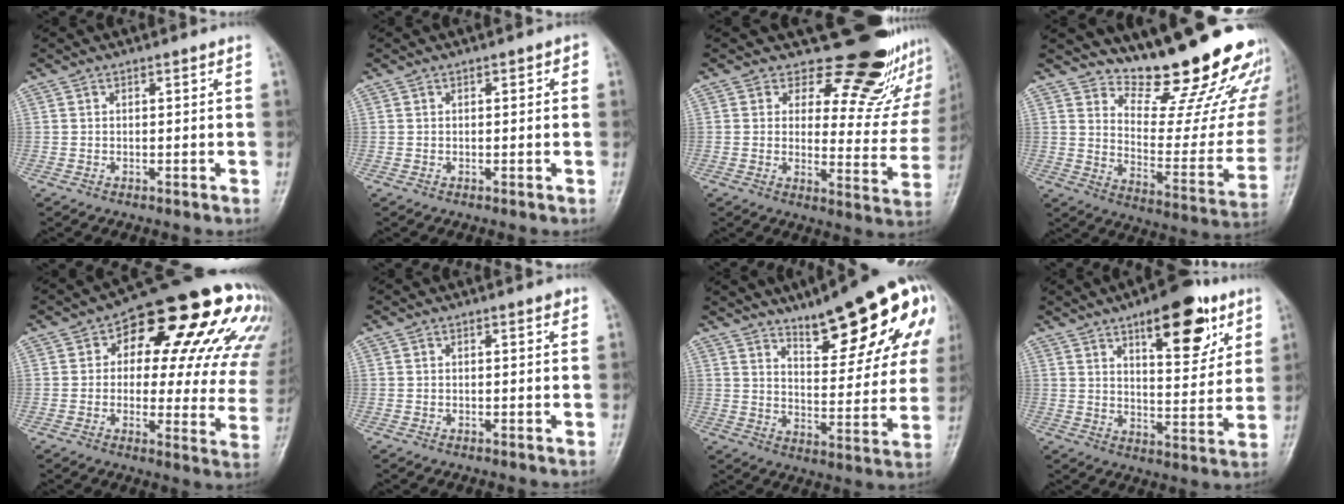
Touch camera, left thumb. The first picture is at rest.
{"total": 1.6, "force": [0.3, 0.8, 1.3], "torque": [-0.009, 0.003, 0.000]}
{"total": 19.2, "force": [15.2, 8.8, 7.9], "torque": [-0.049, -0.119, 0.174]}
{"total": 22.8, "force": [19.2, 5.8, 10.9], "torque": [-0.107, -0.166, 0.258]}
{"total": 25.0, "force": [8.8, 12.1, 20.0], "torque": [-0.209, 0.032, 0.115]}
{"total": 0.7, "force": [0.5, 0.2, 0.6], "torque": [-0.007, 0.000, 0.004]}
{"total": 20.2, "force": [11.5, 5.8, 15.6], "torque": [-0.181, -0.047, 0.167]}
{"total": 15.7, "force": [8.5, 6.3, 11.6], "torque": [-0.124, -0.040, 0.123]}